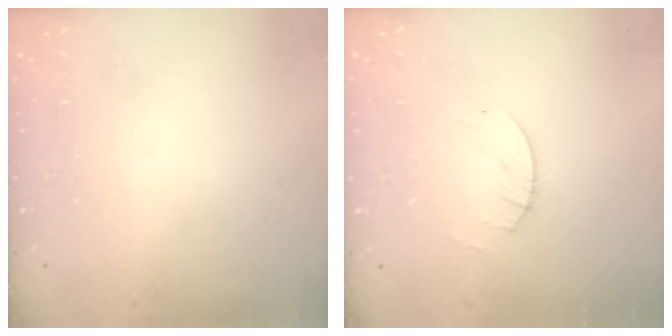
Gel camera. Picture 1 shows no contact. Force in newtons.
{"total": 2.6, "press": 2.5, "slide": 0.4}